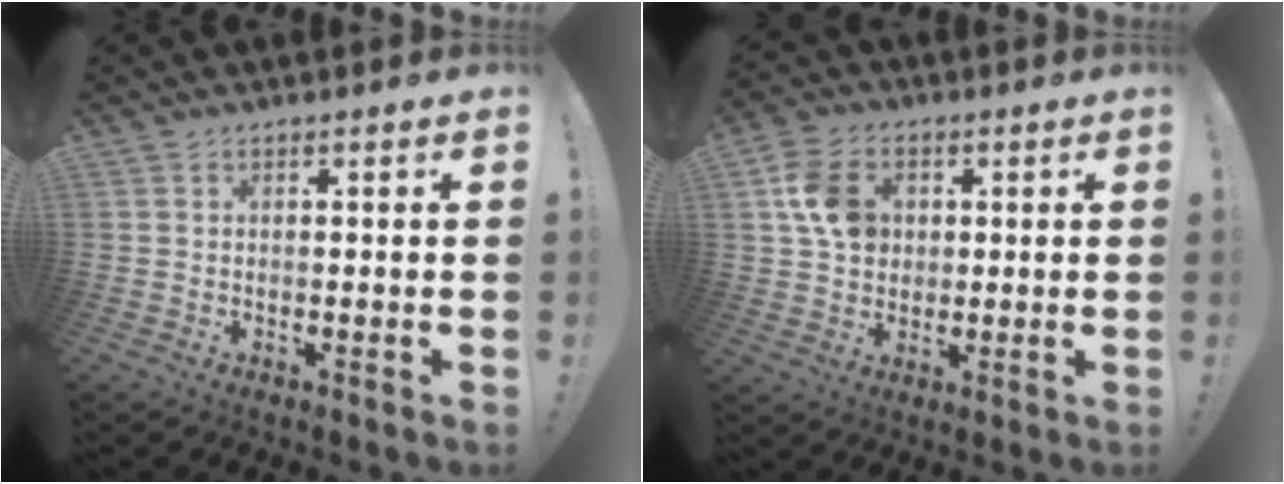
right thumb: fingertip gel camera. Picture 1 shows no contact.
{"total": 11.6, "force": [2.9, 9.4, 6.1], "torque": [-0.092, 0.005, 0.061]}